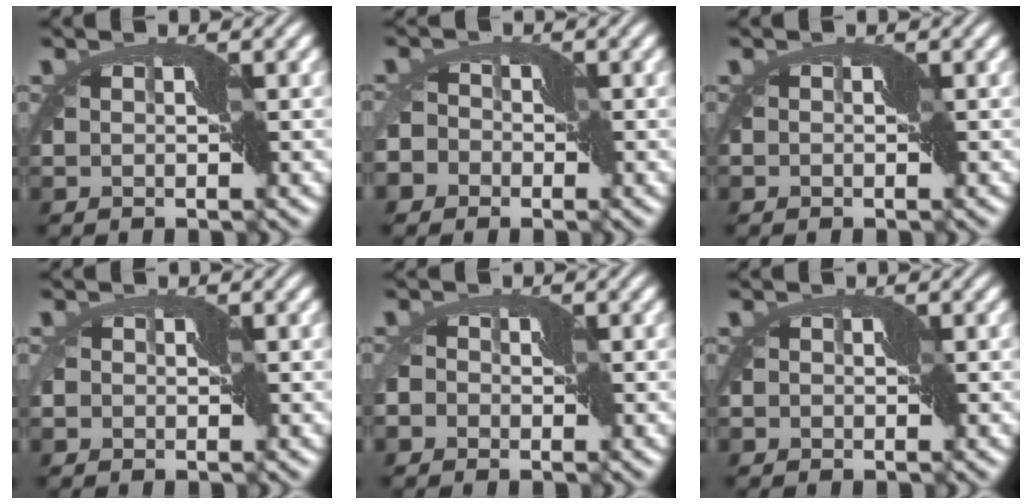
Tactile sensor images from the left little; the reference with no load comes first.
{"total": 7.0, "force": [-4.0, 5.2, 2.4], "torque": [-0.036, -0.012, -0.079]}
{"total": 0.8, "force": [-0.4, 0.6, 0.3], "torque": [0.000, 0.000, -0.006]}
{"total": 1.7, "force": [-0.7, 1.3, 0.7], "torque": [-0.014, -0.002, -0.008]}
{"total": 3.9, "force": [-2.0, 3.0, 1.3], "torque": [-0.011, 0.003, -0.045]}
{"total": 1.7, "force": [-0.9, 1.4, 0.5], "torque": [-0.005, 0.002, -0.012]}